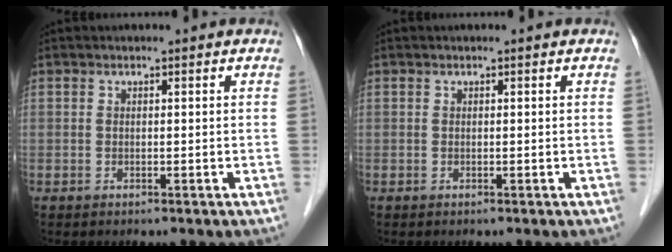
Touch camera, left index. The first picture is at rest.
{"total": 0.0}